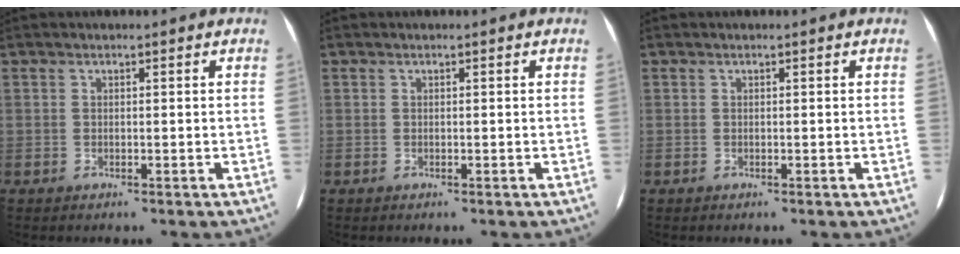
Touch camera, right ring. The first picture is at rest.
{"total": 0.0}
{"total": 0.0}